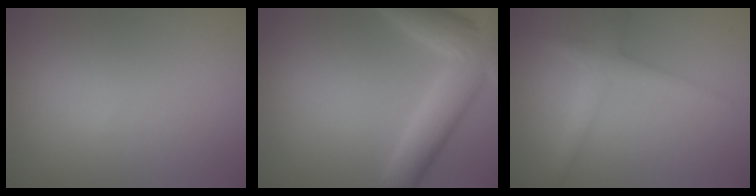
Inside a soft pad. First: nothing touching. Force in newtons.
{"total": 6.6, "press": 6.6, "slide": 0.4}
{"total": 2.5, "press": 2.5, "slide": 0.1}